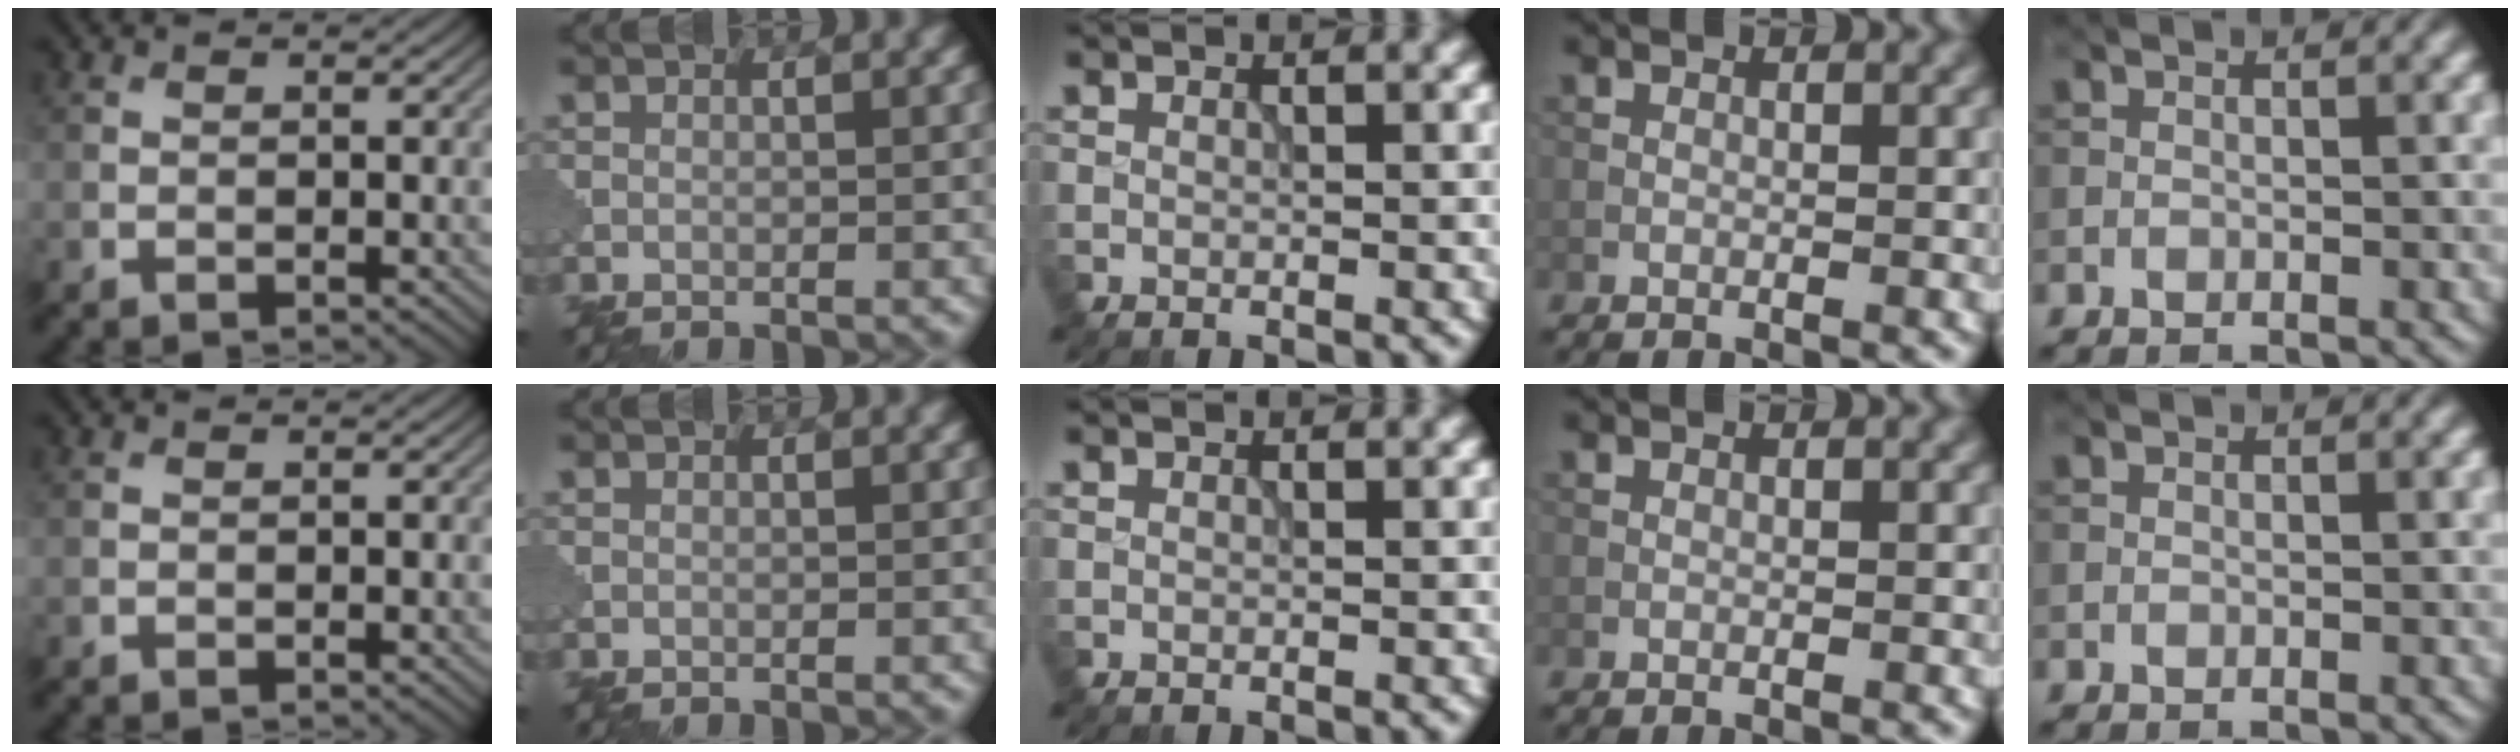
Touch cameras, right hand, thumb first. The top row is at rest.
{}